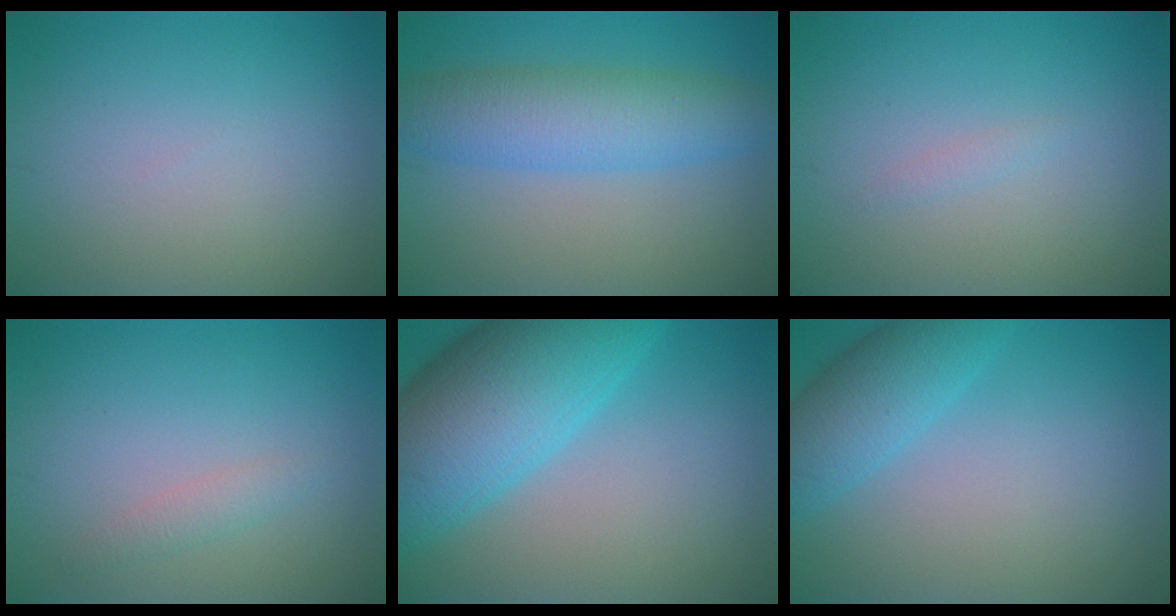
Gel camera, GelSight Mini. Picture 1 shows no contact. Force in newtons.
{"total": 4.5, "press": 4.5, "slide": 0.1}
{"total": 0.6, "press": 0.6, "slide": 0.0}
{"total": 1.2, "press": 1.2, "slide": 0.0}
{"total": 12.3, "press": 12.3, "slide": 0.5}
{"total": 4.5, "press": 4.5, "slide": 0.3}